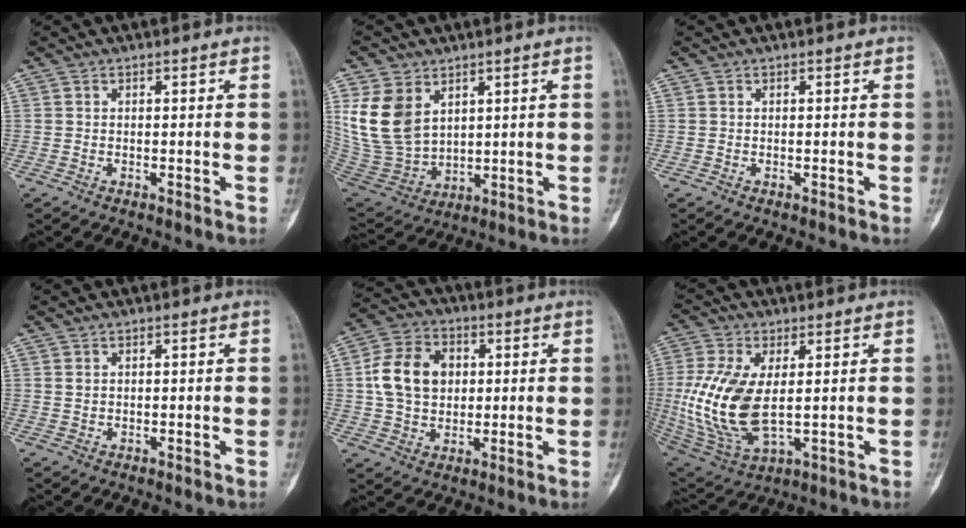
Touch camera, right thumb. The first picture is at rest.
{"total": 13.2, "force": [5.0, 9.3, 7.9], "torque": [-0.142, -0.022, 0.123]}
{"total": 0.0}
{"total": 1.0, "force": [0.4, 0.7, 0.5], "torque": [-0.005, -0.001, 0.008]}
{"total": 12.4, "force": [1.7, 9.6, 7.6], "torque": [-0.114, 0.008, 0.027]}
{"total": 16.4, "force": [0.4, 8.4, 14.1], "torque": [-0.306, -0.012, 0.024]}